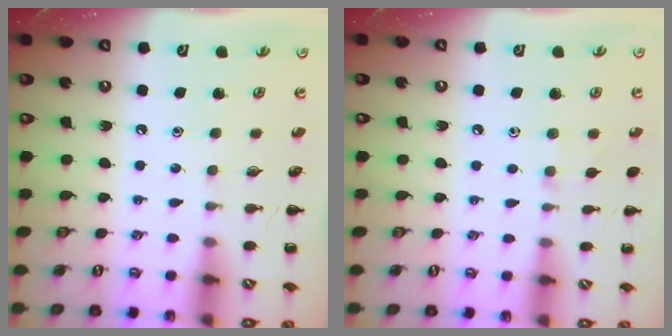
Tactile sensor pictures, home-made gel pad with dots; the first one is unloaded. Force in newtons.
{"total": 4.9, "press": 4.6, "slide": 1.7}